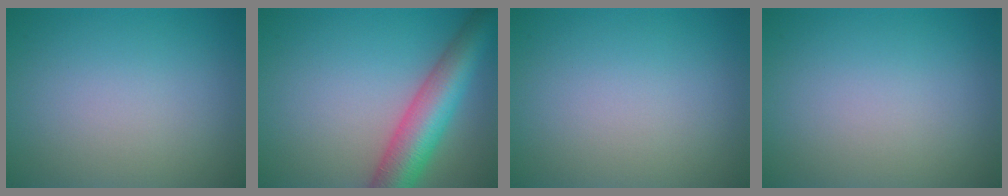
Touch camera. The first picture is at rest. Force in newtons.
{"total": 7.7, "press": 7.7, "slide": 0.3}
{"total": 0.0}
{"total": 0.0}